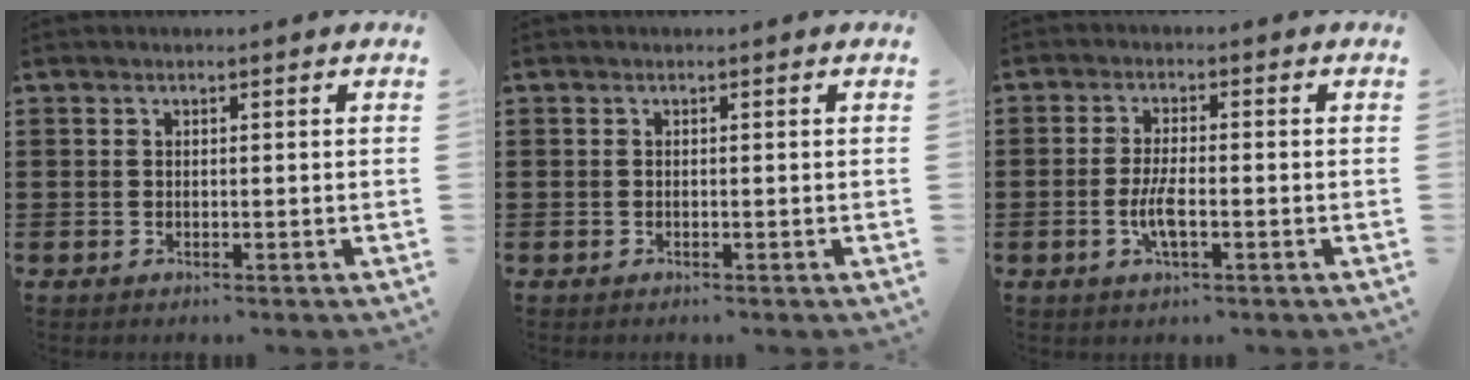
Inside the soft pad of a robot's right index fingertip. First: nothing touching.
{"total": 0.0}
{"total": 4.2, "force": [-1.1, 1.0, 3.9], "torque": [-0.090, -0.008, -0.025]}